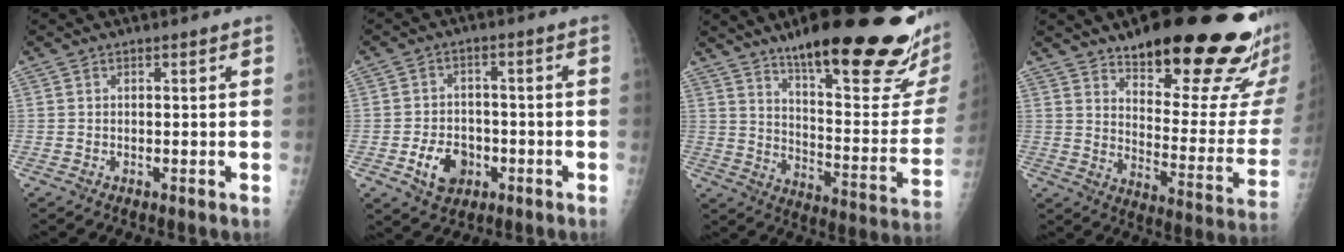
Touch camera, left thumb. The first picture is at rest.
{"total": 7.5, "force": [-2.8, 5.7, 4.1], "torque": [-0.046, 0.014, -0.043]}
{"total": 29.4, "force": [19.2, 6.2, 21.4], "torque": [-0.259, -0.079, 0.281]}
{"total": 26.5, "force": [17.9, 7.4, 18.0], "torque": [-0.207, -0.102, 0.248]}